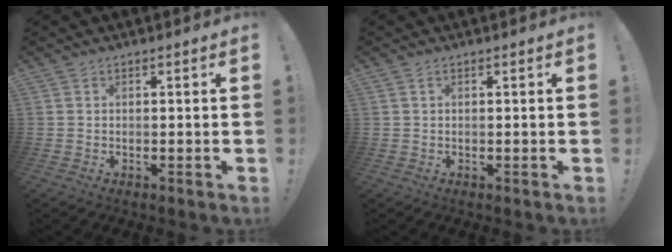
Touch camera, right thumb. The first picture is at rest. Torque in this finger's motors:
{"motor_torque": [-0.27, -0.07, -0.11, -0.21, 0.06]}